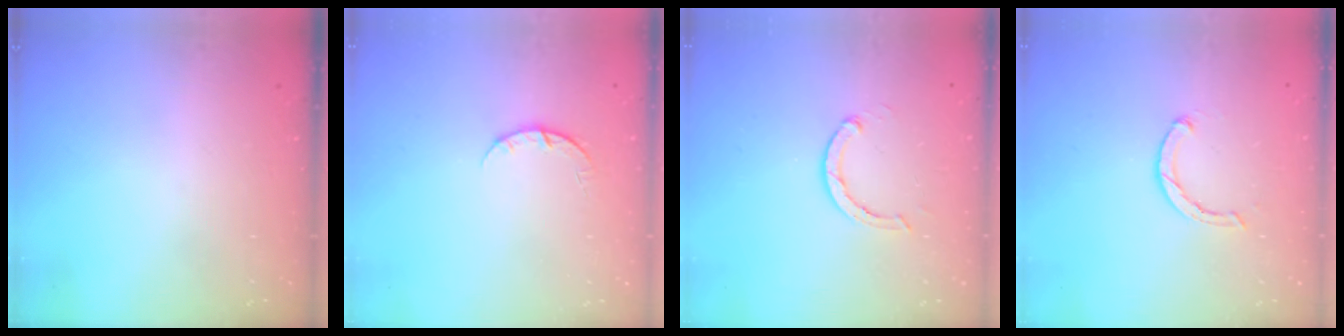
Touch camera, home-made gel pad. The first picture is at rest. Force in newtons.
{"total": 3.6, "press": 3.6, "slide": 0.5}
{"total": 2.9, "press": 2.8, "slide": 0.5}
{"total": 3.1, "press": 3.0, "slide": 0.6}